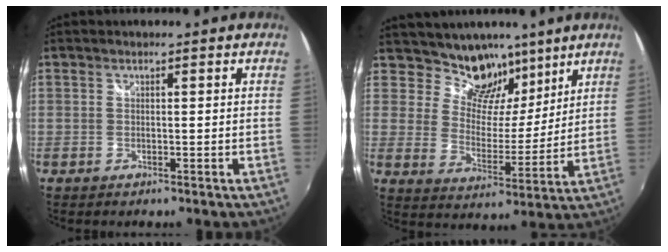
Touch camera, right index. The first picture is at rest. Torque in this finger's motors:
{"motor_torque": [-0.30, 0.27, 0.05, -0.02]}